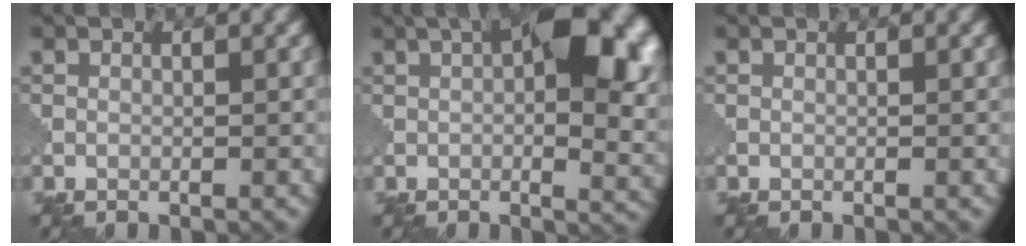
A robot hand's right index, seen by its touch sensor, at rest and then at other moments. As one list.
[{"total": 12.0, "force": [2.5, 5.6, 10.3], "torque": [-0.116, 0.001, 0.043]}, {"total": 0.0}]